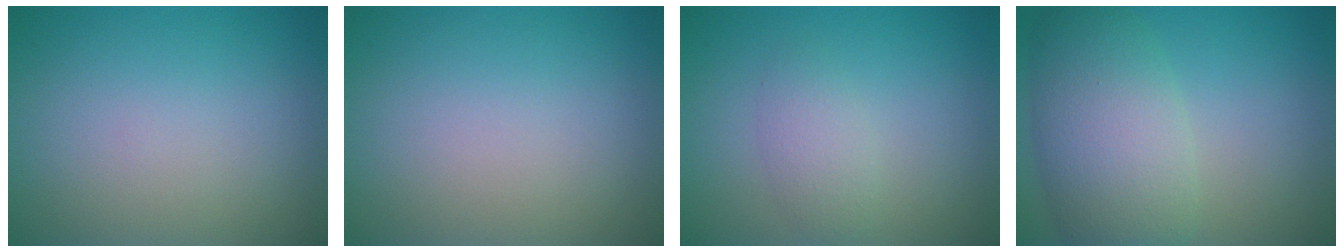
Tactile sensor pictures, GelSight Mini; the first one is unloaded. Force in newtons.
{"total": 0.0}
{"total": 1.9, "press": 1.9, "slide": 0.1}
{"total": 7.4, "press": 7.4, "slide": 0.4}